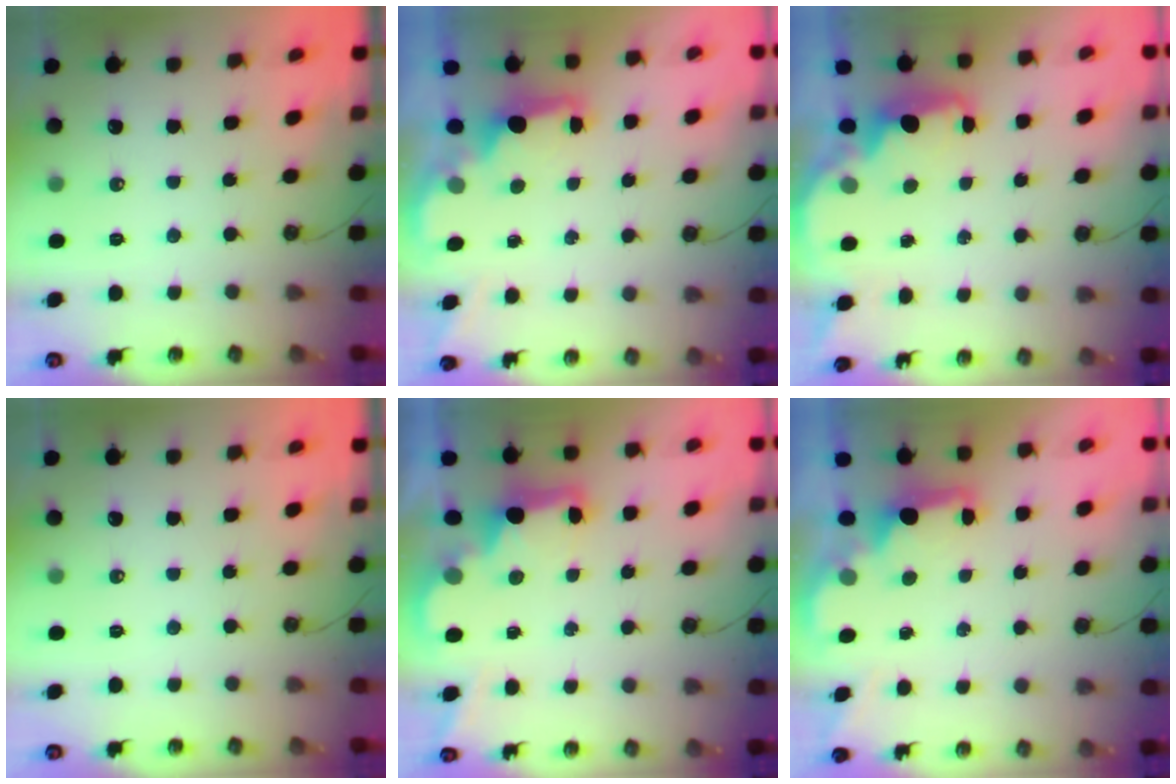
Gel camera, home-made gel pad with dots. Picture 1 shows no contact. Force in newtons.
{"total": 1.7, "press": 1.5, "slide": 0.7}
{"total": 2.4, "press": 2.2, "slide": 0.8}
{"total": 0.0}
{"total": 3.0, "press": 2.9, "slide": 0.6}
{"total": 1.8, "press": 1.7, "slide": 0.8}